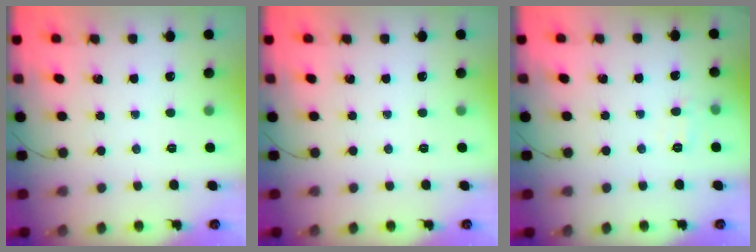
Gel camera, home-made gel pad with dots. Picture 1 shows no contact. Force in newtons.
{"total": 0.0}
{"total": 5.1, "press": 4.9, "slide": 1.4}